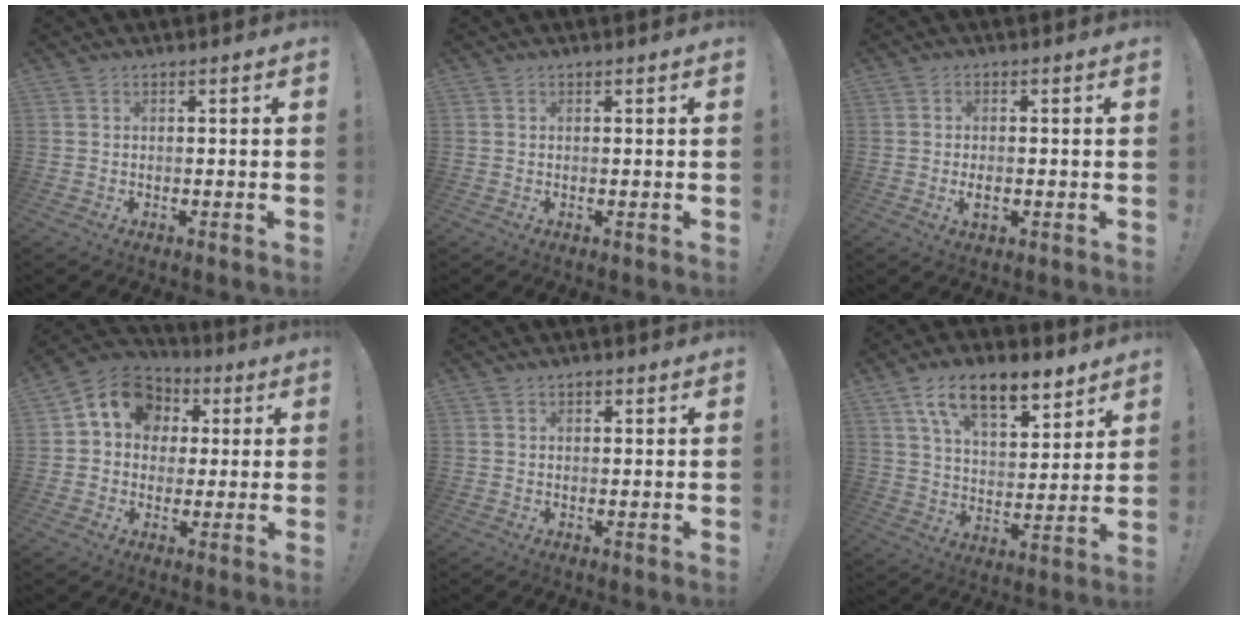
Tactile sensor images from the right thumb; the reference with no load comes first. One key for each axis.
{"total": 0.0}
{"total": 2.9, "fx": -0.7, "fy": 1.4, "fz": 2.4, "tx": -0.046, "ty": 0.001, "tz": -0.012}
{"total": 11.4, "fx": 3.2, "fy": 9.7, "fz": 5.2, "tx": -0.066, "ty": -0.007, "tz": 0.063}
{"total": 1.0, "fx": 0.5, "fy": 0.8, "fz": 0.4, "tx": -0.006, "ty": 0.001, "tz": 0.009}
{"total": 14.5, "fx": 9.6, "fy": 6.8, "fz": 8.5, "tx": -0.141, "ty": -0.050, "tz": 0.171}